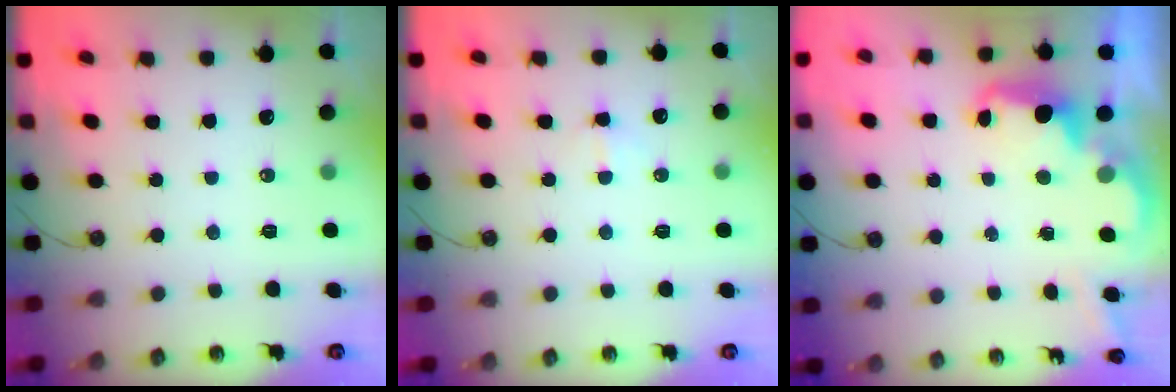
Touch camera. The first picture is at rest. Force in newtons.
{"total": 2.2, "press": 2.1, "slide": 0.8}
{"total": 2.4, "press": 2.4, "slide": 0.5}